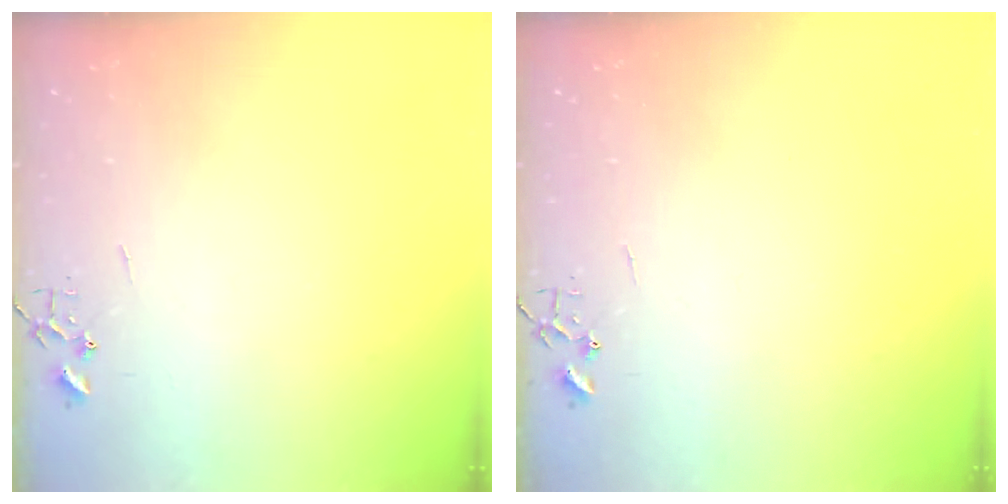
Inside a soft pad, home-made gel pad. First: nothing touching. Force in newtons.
{"total": 0.0}